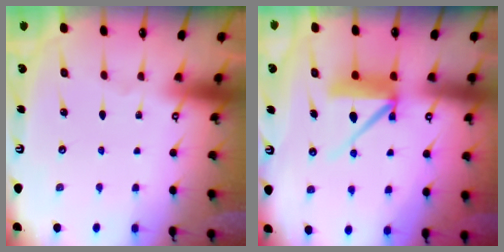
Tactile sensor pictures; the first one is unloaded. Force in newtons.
{"total": 10.0, "press": 9.9, "slide": 1.0}